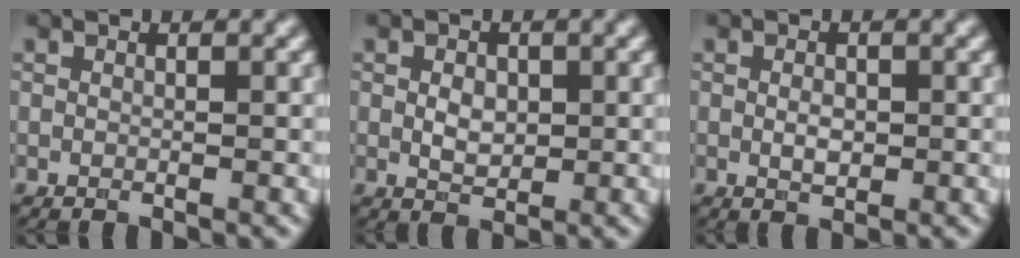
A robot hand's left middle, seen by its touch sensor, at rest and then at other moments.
{"total": 2.1, "force": [0.1, 1.5, 1.5], "torque": [-0.027, -0.001, 0.002]}
{"total": 1.6, "force": [-0.1, 0.9, 1.3], "torque": [-0.024, -0.003, 0.000]}